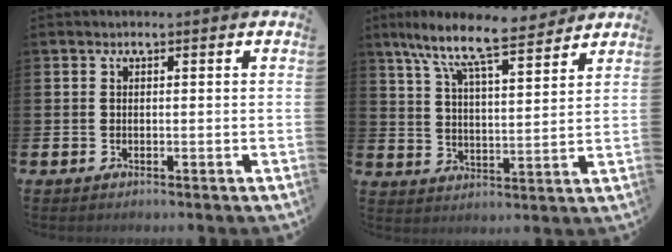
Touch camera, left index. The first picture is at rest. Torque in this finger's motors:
{"motor_torque": [0.31, -0.39, 0.81, 0.21]}